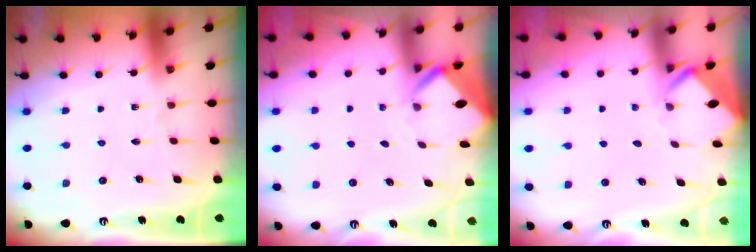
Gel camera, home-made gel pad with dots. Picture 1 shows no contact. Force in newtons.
{"total": 3.2, "press": 3.2, "slide": 0.1}
{"total": 3.6, "press": 3.6, "slide": 0.3}